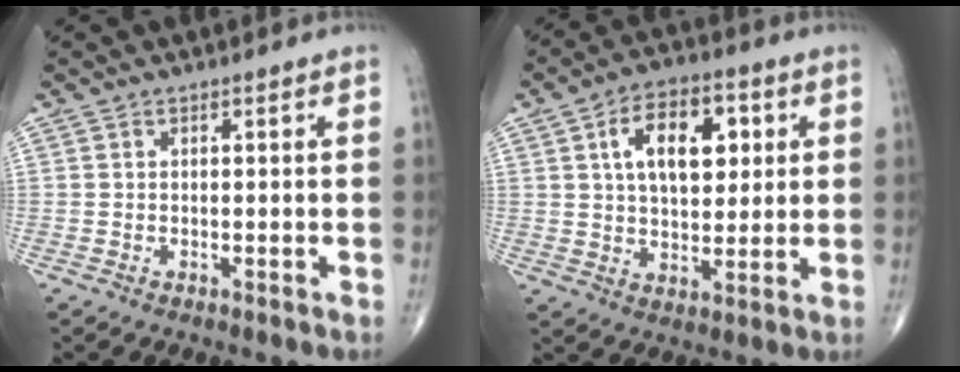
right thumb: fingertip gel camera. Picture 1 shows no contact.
{"total": 13.1, "force": [3.6, 7.5, 10.1], "torque": [-0.130, 0.001, 0.056]}